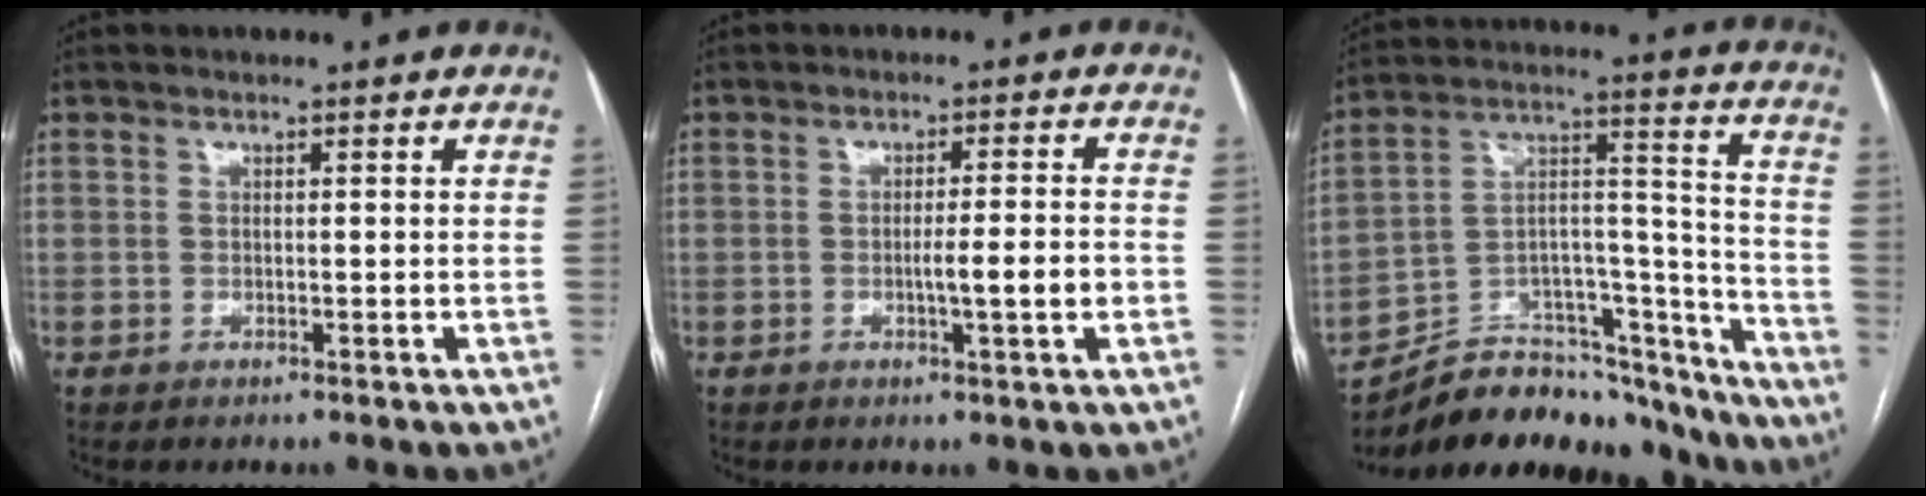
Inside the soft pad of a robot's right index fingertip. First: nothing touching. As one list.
[{"total": 5.0, "force": [-1.3, -0.2, 4.8], "torque": [-0.075, -0.002, -0.018]}, {"total": 25.4, "force": [-22.7, 8.1, 8.1], "torque": [-0.113, 0.041, -0.342]}]